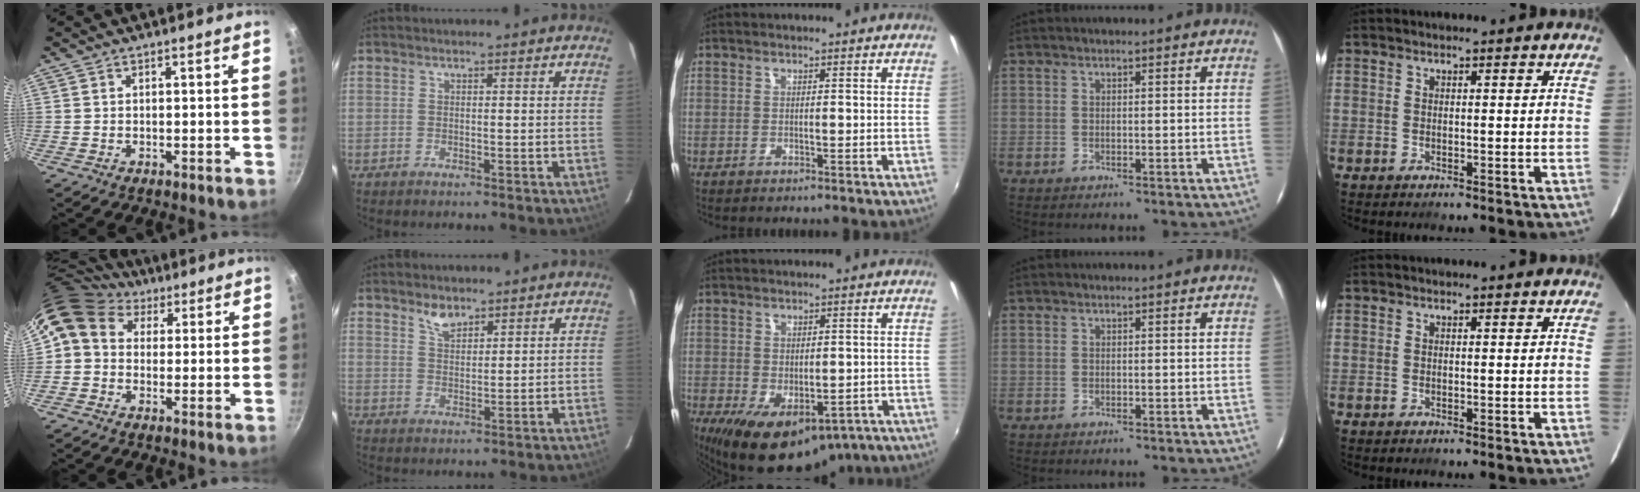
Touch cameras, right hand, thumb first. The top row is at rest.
{"thumb": {"total": 9.8, "force": [3.4, 7.8, 4.9], "torque": [-0.067, 0.012, 0.038]}, "index": {"total": 3.7, "force": [2.9, 1.7, 1.7], "torque": [-0.027, 0.004, 0.053]}, "middle": {"total": 13.5, "force": [-7.3, 7.7, 8.4], "torque": [-0.147, -0.032, -0.089]}}